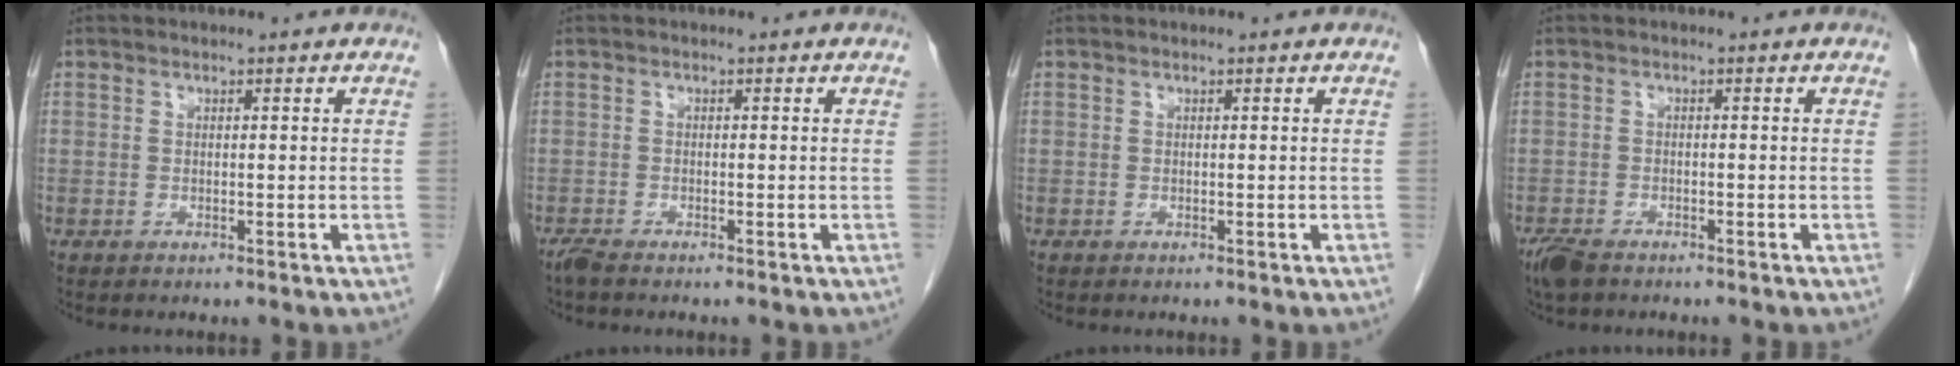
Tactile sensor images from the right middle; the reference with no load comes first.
{"total": 1.3, "force": [-1.1, 0.1, 0.6], "torque": [-0.021, -0.005, -0.025]}
{"total": 0.0}
{"total": 4.0, "force": [-3.1, 1.5, 2.0], "torque": [-0.044, -0.009, -0.054]}